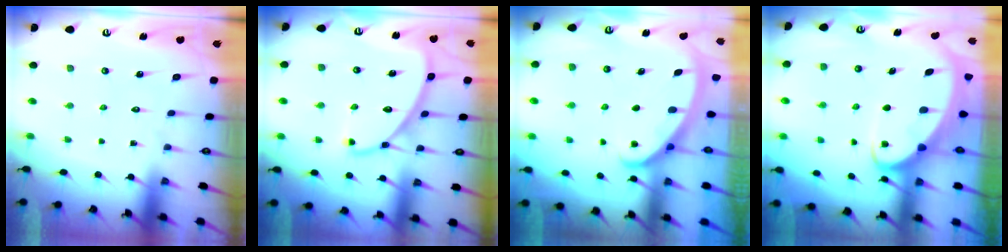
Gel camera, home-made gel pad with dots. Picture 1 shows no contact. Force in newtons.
{"total": 8.2, "press": 8.1, "slide": 0.6}
{"total": 2.9, "press": 2.9, "slide": 0.4}
{"total": 5.8, "press": 5.8, "slide": 0.6}